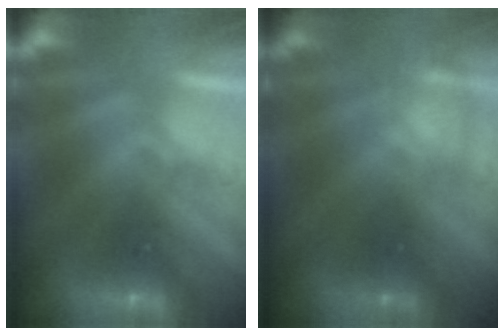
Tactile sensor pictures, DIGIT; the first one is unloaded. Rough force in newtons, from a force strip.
{"total": 2.2}